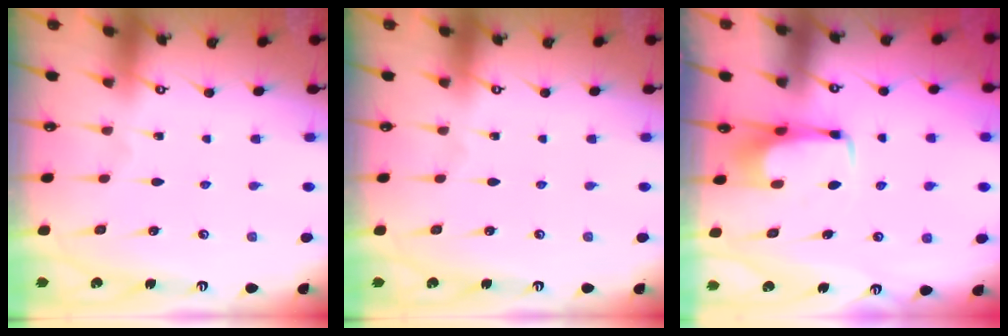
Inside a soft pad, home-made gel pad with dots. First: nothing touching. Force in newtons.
{"total": 0.0}
{"total": 2.9, "press": 2.9, "slide": 0.4}